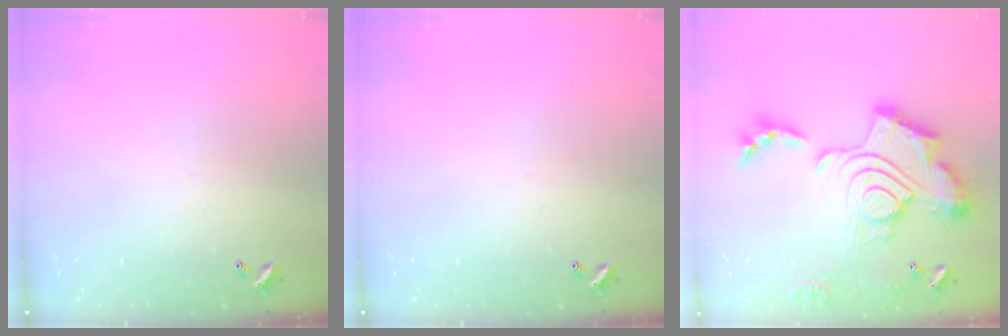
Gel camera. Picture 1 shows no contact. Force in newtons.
{"total": 0.0}
{"total": 3.0, "press": 2.4, "slide": 1.8}